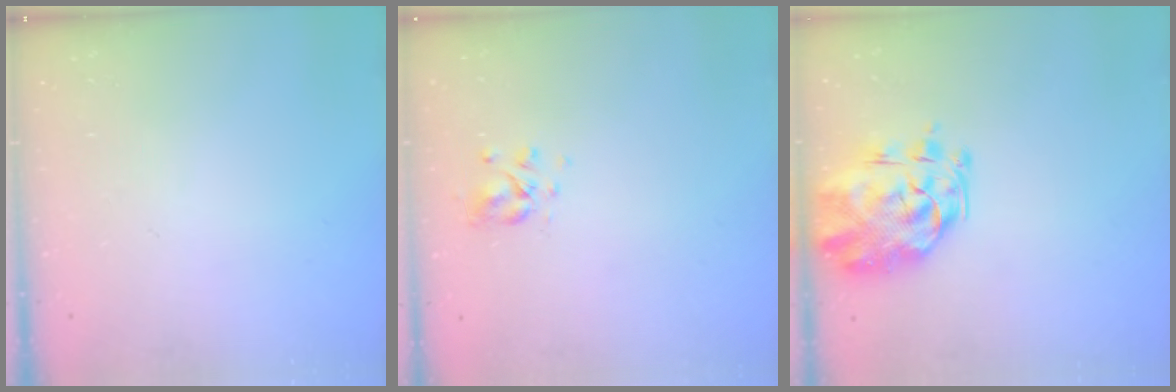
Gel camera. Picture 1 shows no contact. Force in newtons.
{"total": 3.7, "press": 3.4, "slide": 1.7}
{"total": 4.9, "press": 4.5, "slide": 1.9}